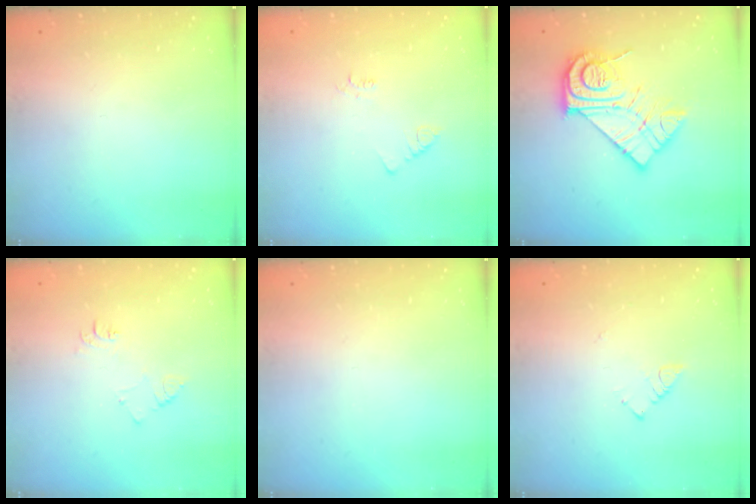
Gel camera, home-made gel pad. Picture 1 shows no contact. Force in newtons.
{"total": 1.9, "press": 1.9, "slide": 0.3}
{"total": 16.5, "press": 16.5, "slide": 1.2}
{"total": 6.7, "press": 6.7, "slide": 0.8}
{"total": 0.0}
{"total": 3.0, "press": 2.9, "slide": 0.4}